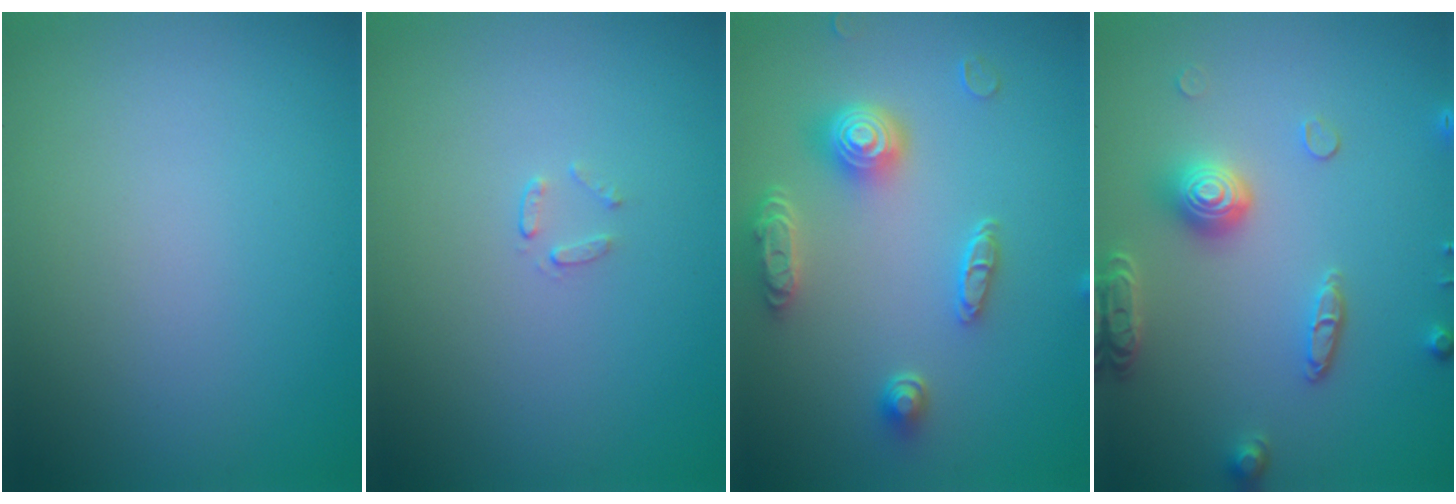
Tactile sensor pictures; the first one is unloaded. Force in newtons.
{"total": 0.7, "press": 0.4, "slide": 0.6}
{"total": 4.7, "press": 3.7, "slide": 2.8}
{"total": 4.1, "press": 3.5, "slide": 2.0}